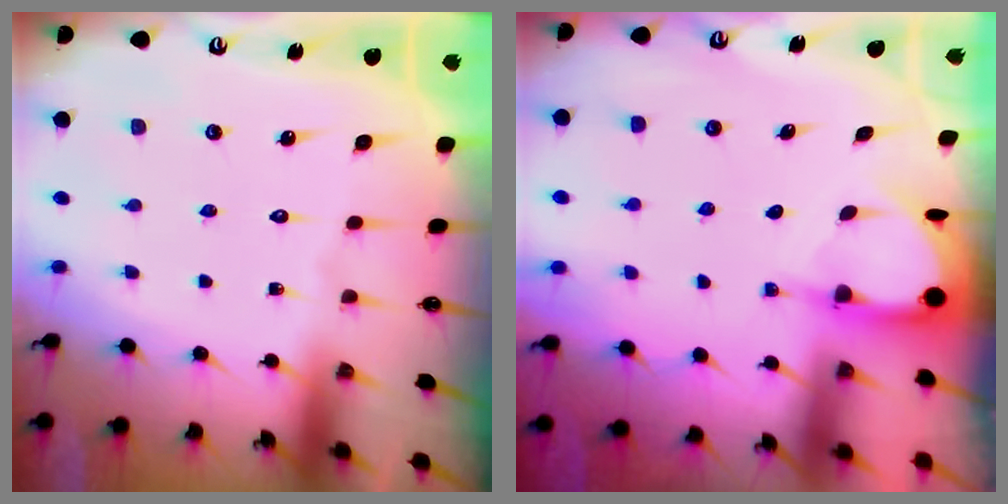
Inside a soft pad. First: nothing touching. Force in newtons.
{"total": 3.9, "press": 3.9, "slide": 0.3}